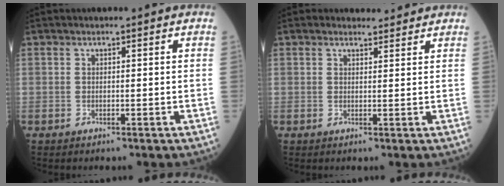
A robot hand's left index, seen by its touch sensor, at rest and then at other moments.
{"total": 2.3, "force": [2.1, 0.8, 0.0], "torque": [-0.006, 0.003, 0.028]}